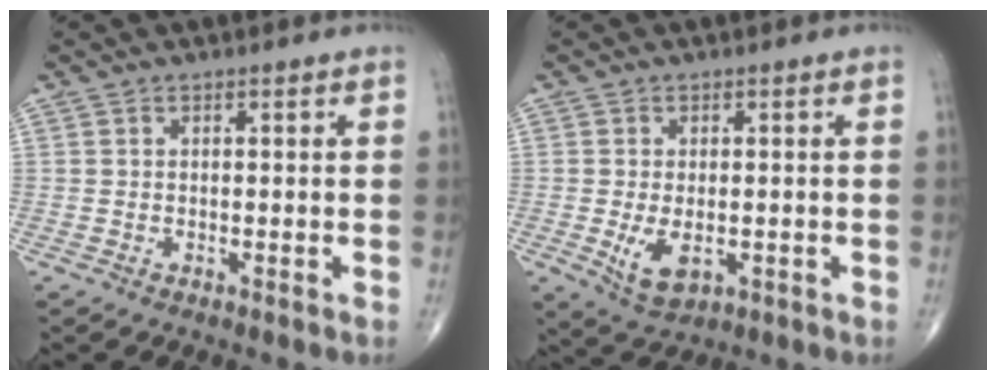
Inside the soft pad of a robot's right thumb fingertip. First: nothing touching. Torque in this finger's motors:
{"motor_torque": [0.05, 0.17, 0.34, 0.23, 0.17]}